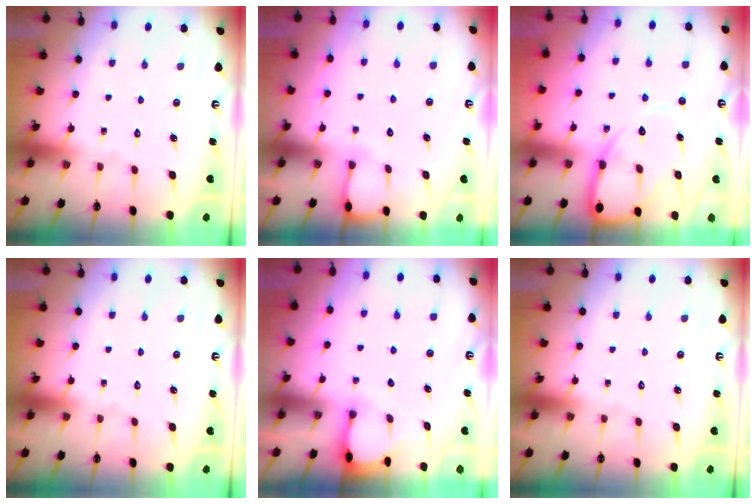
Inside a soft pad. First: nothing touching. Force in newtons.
{"total": 2.4, "press": 2.4, "slide": 0.3}
{"total": 10.1, "press": 10.1, "slide": 1.0}
{"total": 0.0}
{"total": 2.0, "press": 1.9, "slide": 0.3}
{"total": 0.0}